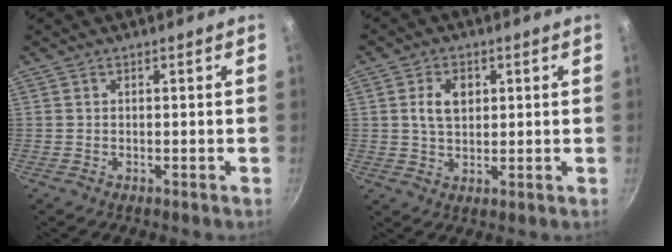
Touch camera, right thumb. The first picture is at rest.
{"total": 5.9, "force": [1.5, 4.0, 4.1], "torque": [-0.058, -0.003, 0.026]}